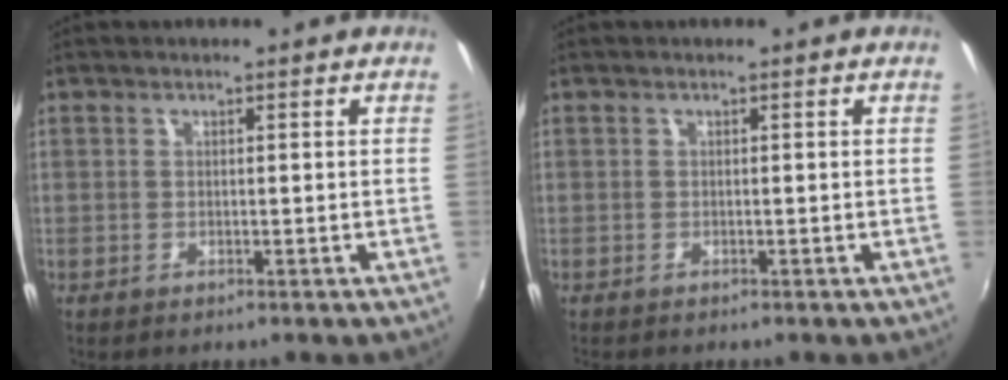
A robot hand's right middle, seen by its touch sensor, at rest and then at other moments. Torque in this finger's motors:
{"motor_torque": [0.14, -0.22, -0.01, 0.00]}